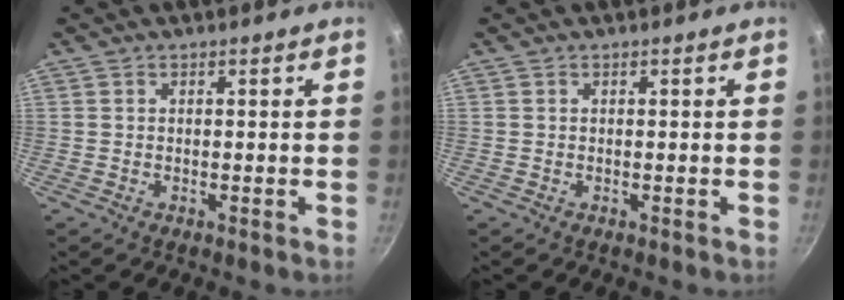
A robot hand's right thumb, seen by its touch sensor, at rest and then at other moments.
{"total": 0.0}